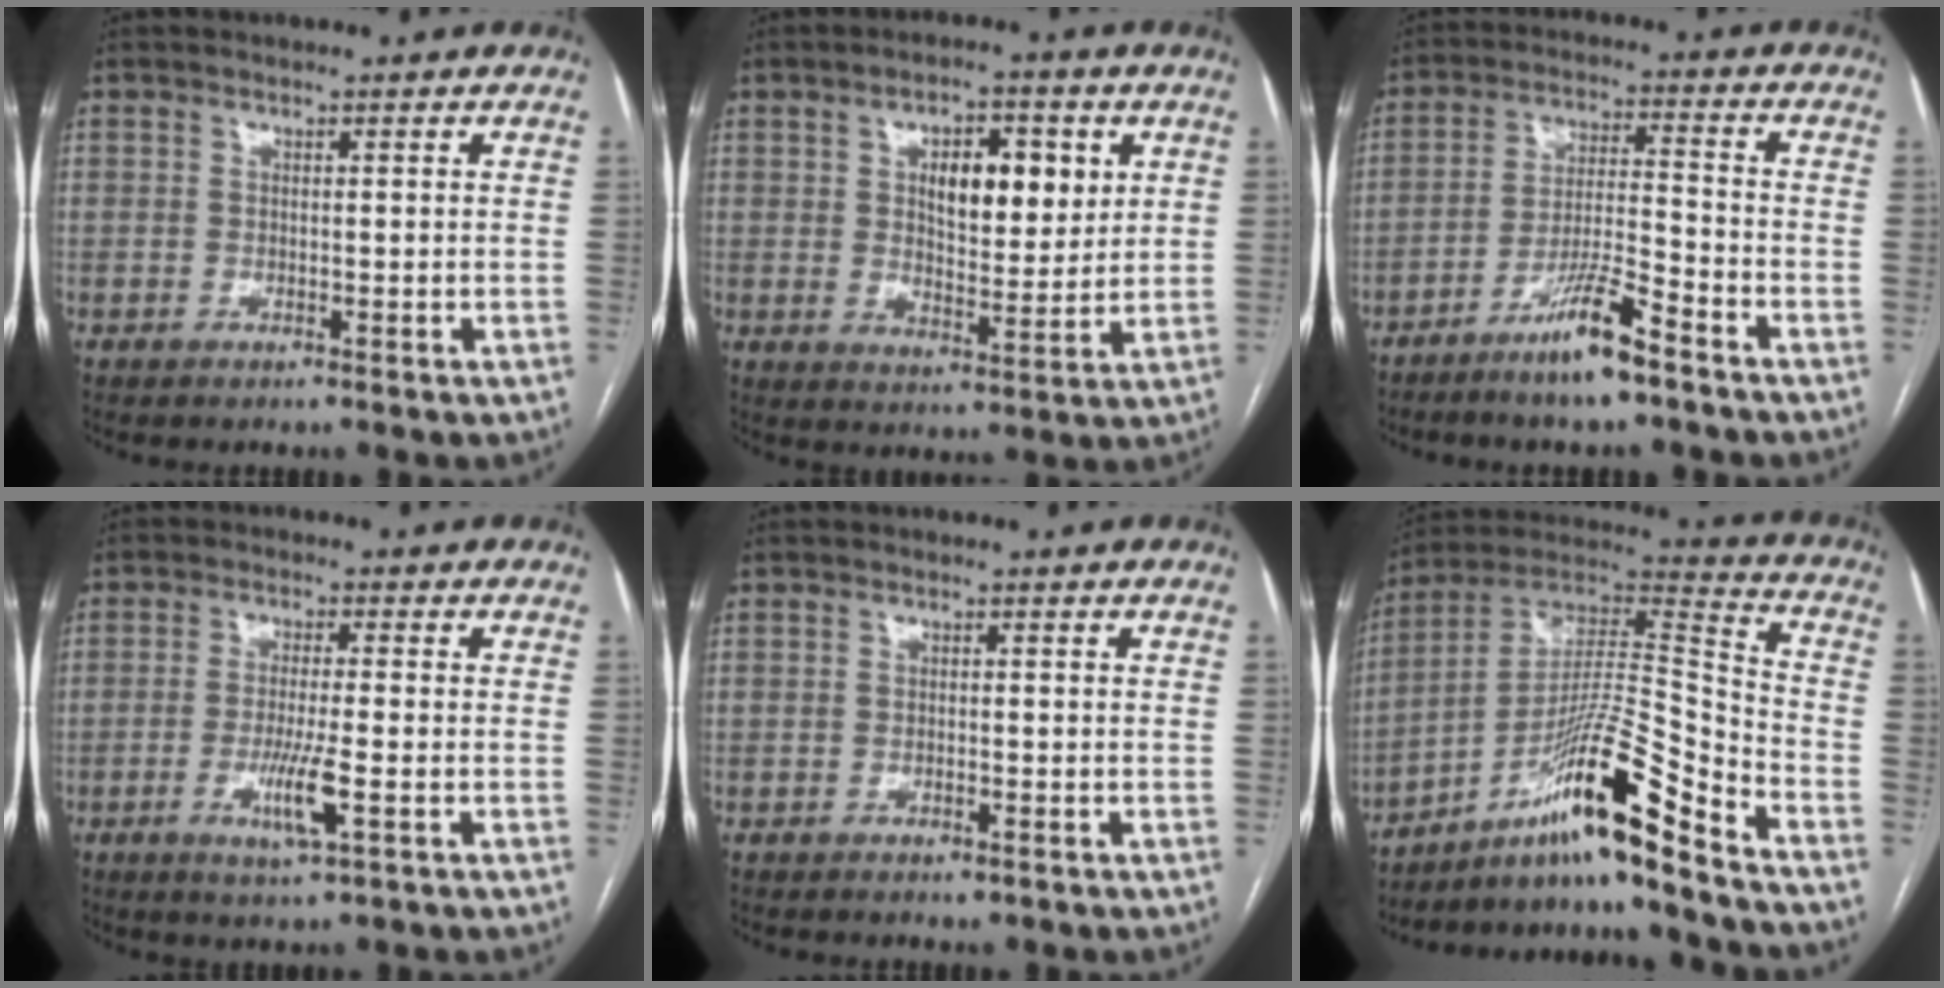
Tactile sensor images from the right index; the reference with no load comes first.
{"total": 9.3, "force": [2.9, 4.0, 7.9], "torque": [-0.120, 0.007, 0.050]}
{"total": 8.6, "force": [-6.1, 0.3, 6.0], "torque": [-0.113, -0.010, -0.116]}
{"total": 5.6, "force": [-1.9, 0.1, 5.3], "torque": [-0.104, -0.011, -0.032]}
{"total": 1.1, "force": [-0.7, 0.4, 0.7], "torque": [-0.011, -0.001, -0.006]}
{"total": 16.7, "force": [-11.7, -1.0, 11.8], "torque": [-0.220, 0.021, -0.203]}